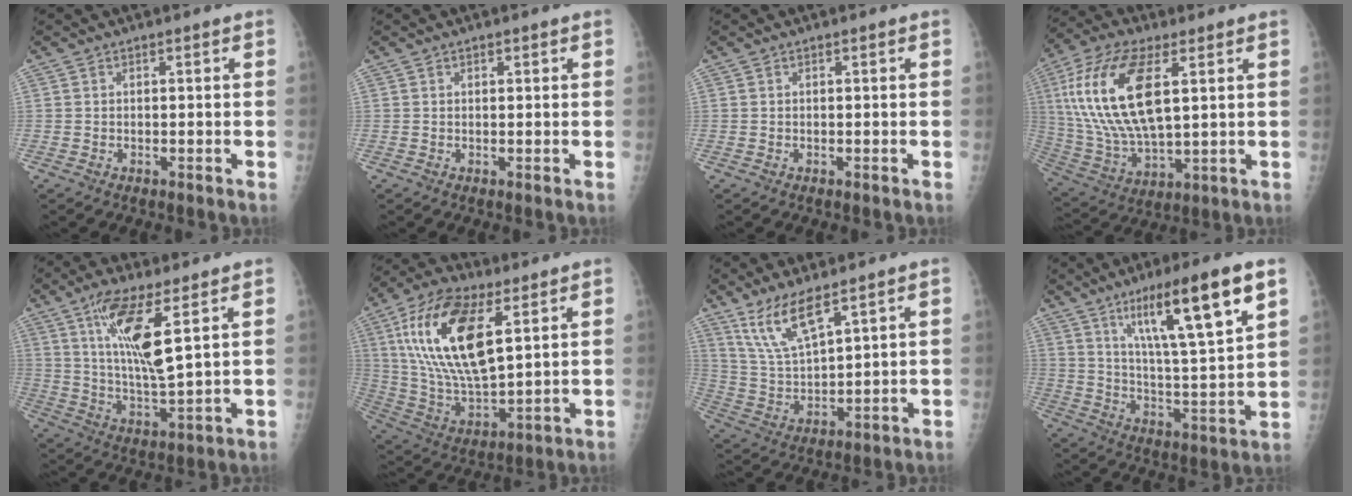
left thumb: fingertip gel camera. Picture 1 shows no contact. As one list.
[{"total": 1.0, "force": [0.6, 0.6, 0.6], "torque": [-0.004, -0.002, 0.007]}, {"total": 0.0}, {"total": 20.6, "force": [5.6, 9.3, 17.5], "torque": [-0.359, -0.013, 0.107]}, {"total": 12.6, "force": [5.6, 2.7, 11.0], "torque": [-0.217, -0.037, 0.110]}, {"total": 21.0, "force": [7.7, 9.0, 17.4], "torque": [-0.327, -0.024, 0.145]}, {"total": 10.4, "force": [7.2, 2.7, 7.0], "torque": [-0.139, -0.035, 0.159]}, {"total": 19.0, "force": [10.1, 2.6, 15.9], "torque": [-0.250, -0.040, 0.171]}]